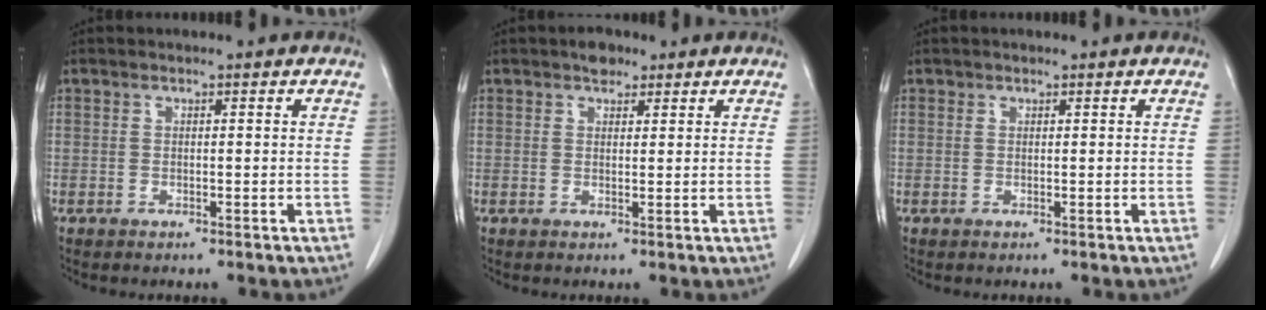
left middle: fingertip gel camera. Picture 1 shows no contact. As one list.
[{"total": 2.2, "force": [1.6, 1.3, 0.9], "torque": [-0.015, 0.005, 0.023]}, {"total": 0.0}]